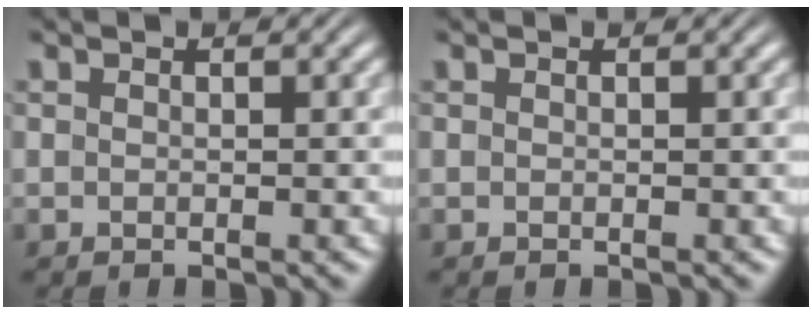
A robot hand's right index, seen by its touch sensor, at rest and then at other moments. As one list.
[{"total": 0.0}]